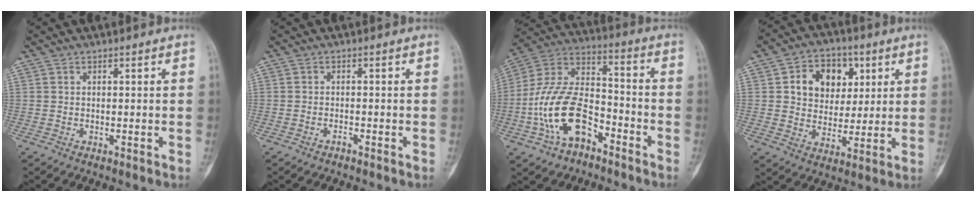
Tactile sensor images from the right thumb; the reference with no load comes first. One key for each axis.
{"total": 0.8, "fx": -0.7, "fy": 0.1, "fz": 0.2, "tx": -0.005, "ty": 0.005, "tz": -0.013}
{"total": 17.8, "fx": -7.4, "fy": 10.3, "fz": 12.5, "tx": -0.228, "ty": 0.066, "tz": -0.138}
{"total": 12.0, "fx": 3.8, "fy": 9.4, "fz": 6.5, "tx": -0.049, "ty": -0.005, "tz": 0.063}